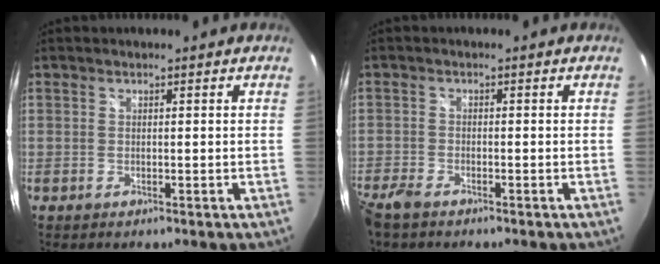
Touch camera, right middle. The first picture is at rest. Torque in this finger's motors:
{"motor_torque": [0.39, -0.29, 0.03, 0.02]}